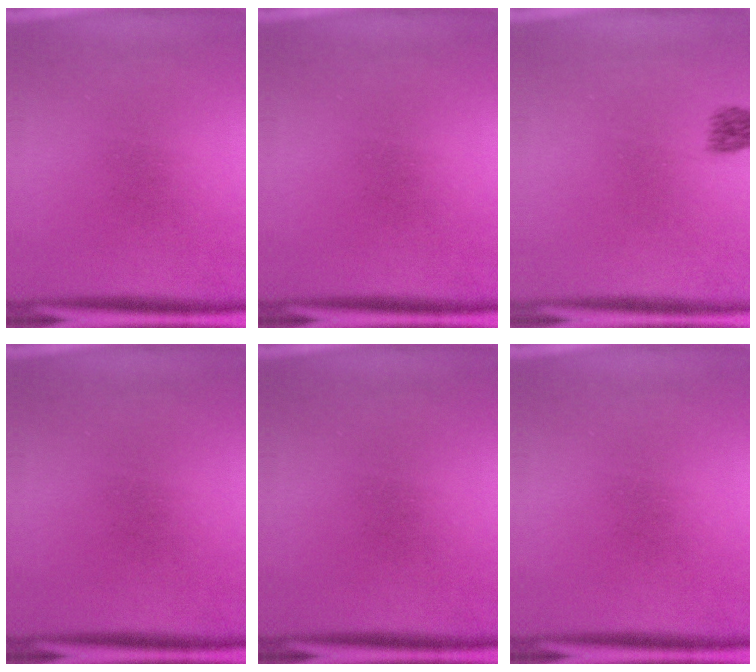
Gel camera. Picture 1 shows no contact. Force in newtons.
{"total": 0.0}
{"total": 2.1}
{"total": 0.0}
{"total": 0.0}
{"total": 0.0}